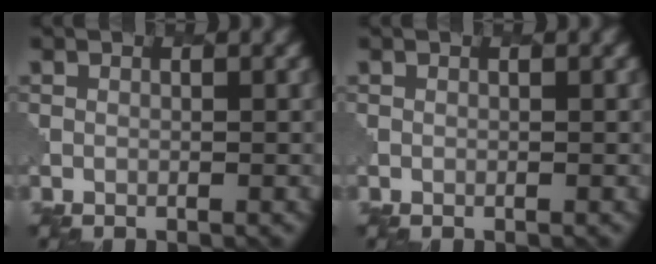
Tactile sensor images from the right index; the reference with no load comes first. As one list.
[{"total": 0.0}]